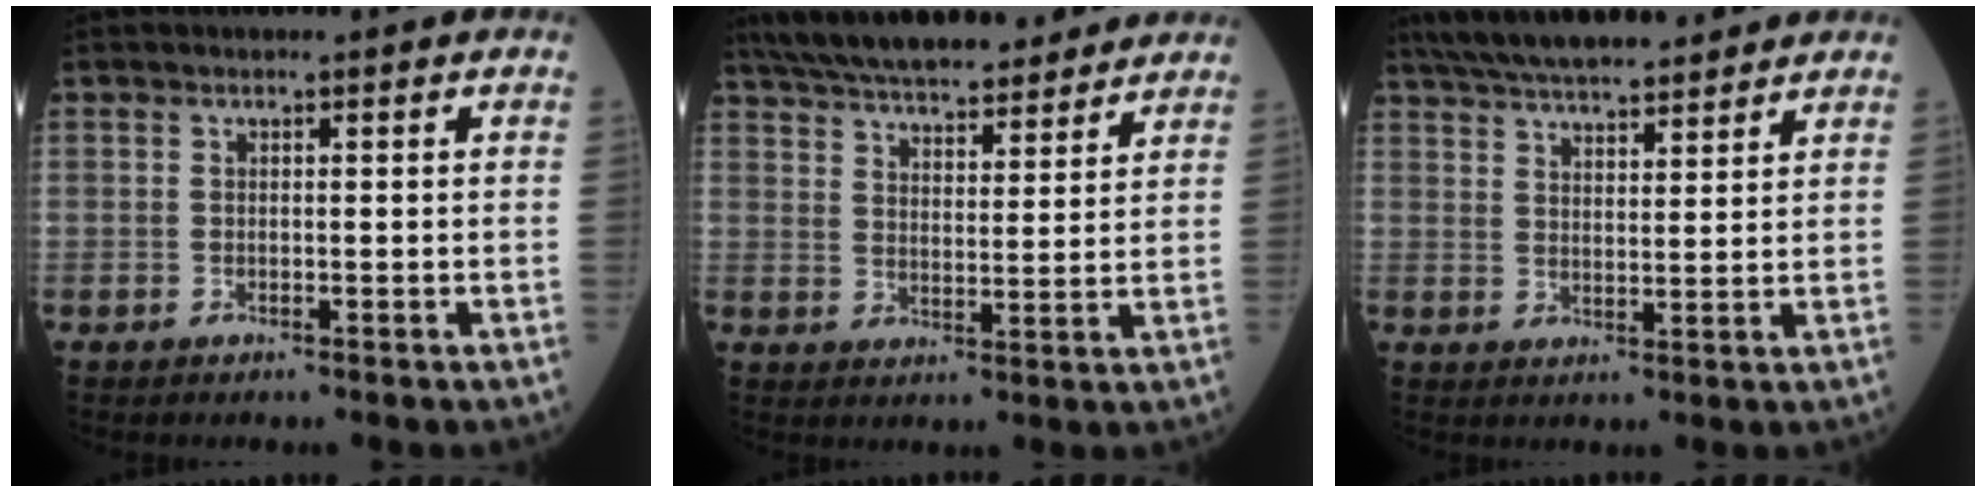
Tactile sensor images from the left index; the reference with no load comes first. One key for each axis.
{"total": 19.5, "fx": 17.1, "fy": 4.3, "fz": 8.5, "tx": -0.142, "ty": 0.036, "tz": 0.252}
{"total": 14.4, "fx": 12.6, "fy": 2.7, "fz": 6.4, "tx": -0.109, "ty": 0.032, "tz": 0.196}